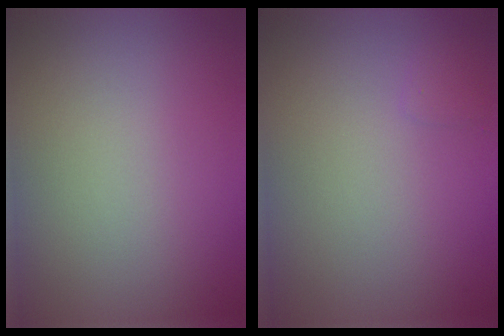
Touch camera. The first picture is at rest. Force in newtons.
{"total": 0.7, "press": 0.7, "slide": 0.1}